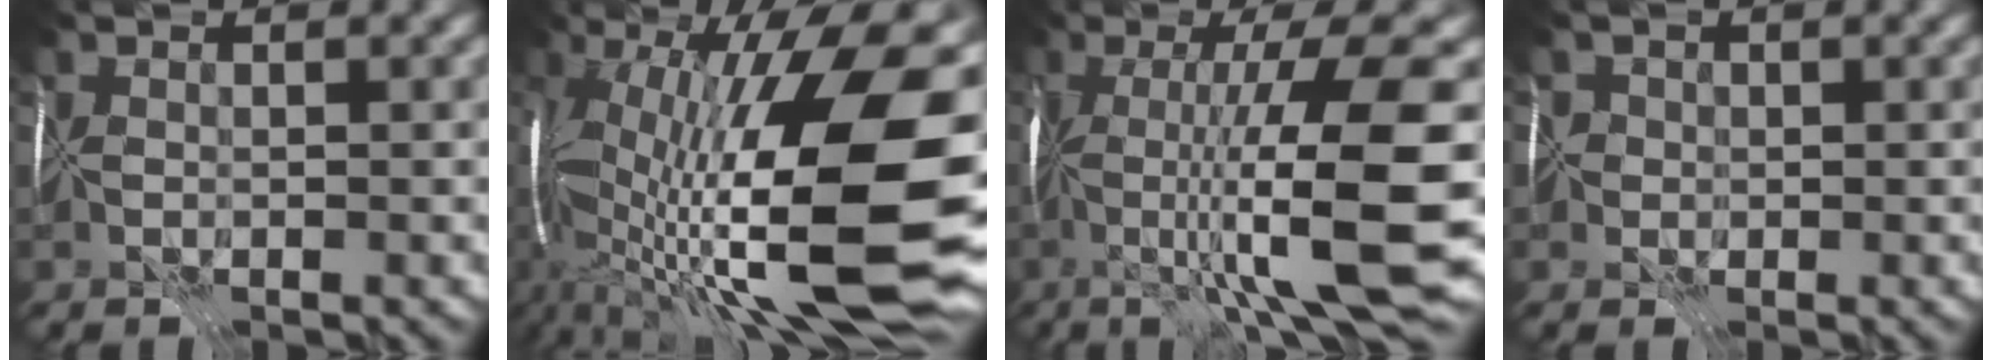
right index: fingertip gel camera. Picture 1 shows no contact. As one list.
[{"total": 19.7, "force": [-1.9, 7.8, 18.0], "torque": [-0.319, 0.008, -0.044]}, {"total": 13.9, "force": [-2.1, 2.4, 13.5], "torque": [-0.204, 0.007, -0.024]}, {"total": 1.7, "force": [0.1, 1.7, 0.2], "torque": [0.004, 0.009, -0.006]}]